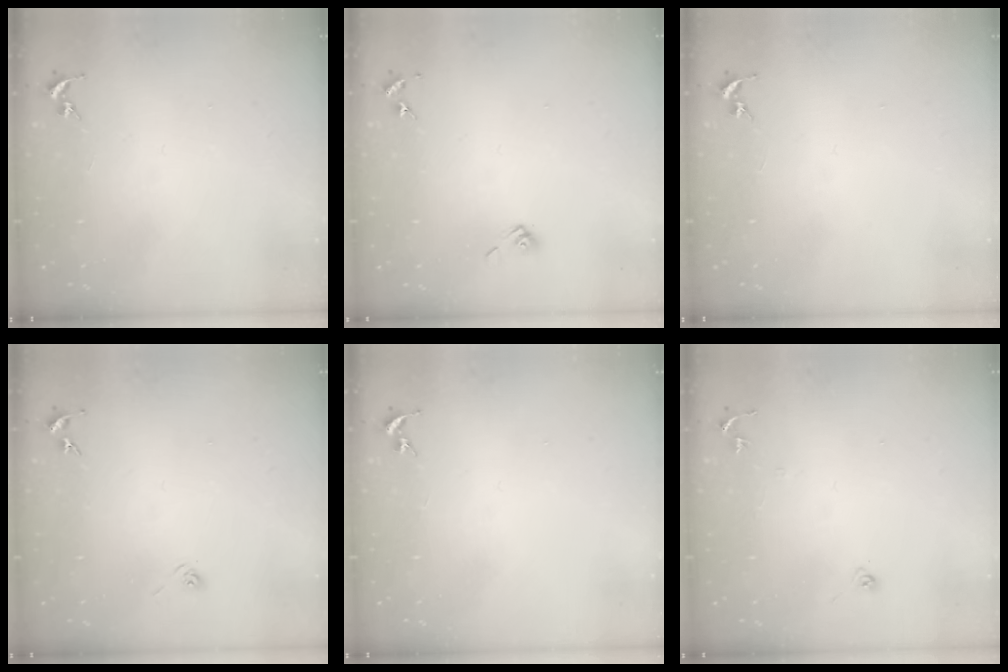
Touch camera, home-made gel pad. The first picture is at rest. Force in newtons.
{"total": 5.4, "press": 4.9, "slide": 2.3}
{"total": 0.0}
{"total": 2.9, "press": 2.5, "slide": 1.5}
{"total": 0.0}
{"total": 6.2, "press": 6.1, "slide": 0.5}